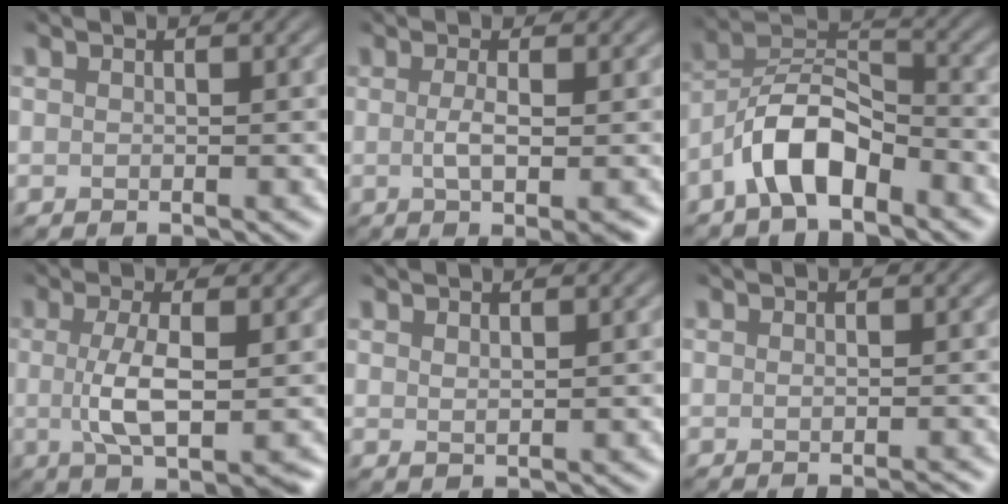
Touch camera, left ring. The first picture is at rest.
{"total": 2.9, "force": [-0.6, 0.1, 2.8], "torque": [-0.039, -0.004, -0.011]}
{"total": 6.0, "force": [-4.3, 2.1, 3.7], "torque": [-0.058, 0.015, -0.090]}
{"total": 4.3, "force": [-0.8, 0.7, 4.2], "torque": [-0.075, -0.003, -0.014]}
{"total": 0.8, "force": [0.8, -0.1, 0.2], "torque": [-0.001, 0.001, 0.016]}
{"total": 0.8, "force": [-0.4, -0.3, 0.6], "torque": [-0.005, 0.000, -0.009]}